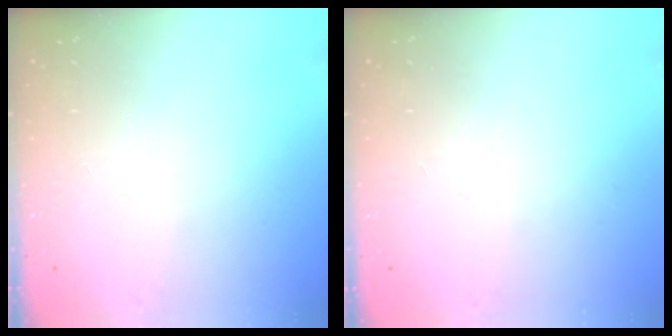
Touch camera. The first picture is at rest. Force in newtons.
{"total": 1.1, "press": 0.9, "slide": 0.6}